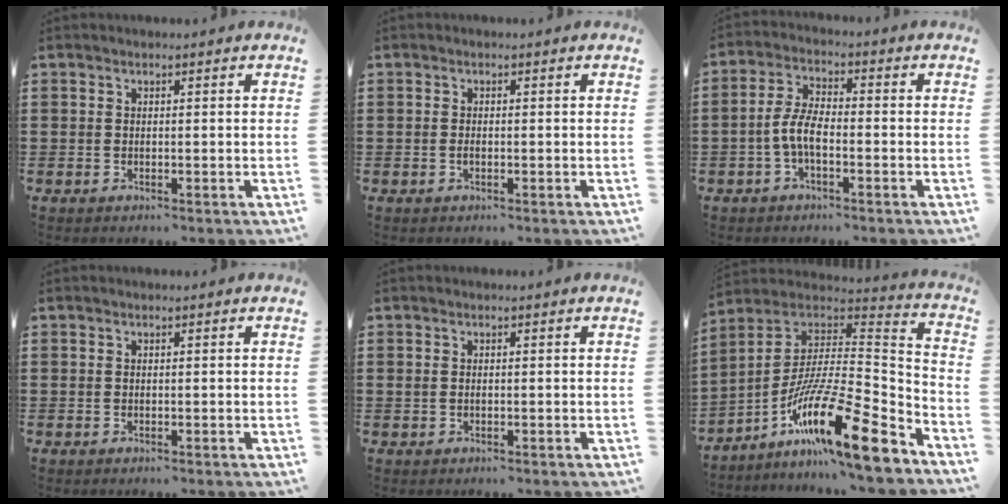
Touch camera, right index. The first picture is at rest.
{"total": 0.5, "force": [-0.2, 0.3, 0.4], "torque": [-0.010, -0.002, -0.004]}
{"total": 5.3, "force": [-1.8, 2.1, 4.6], "torque": [-0.115, -0.004, -0.043]}
{"total": 0.0}
{"total": 0.6, "force": [0.0, 0.3, 0.5], "torque": [-0.012, 0.000, 0.000]}
{"total": 18.9, "force": [-11.4, 2.9, 14.8], "torque": [-0.265, 0.008, -0.206]}